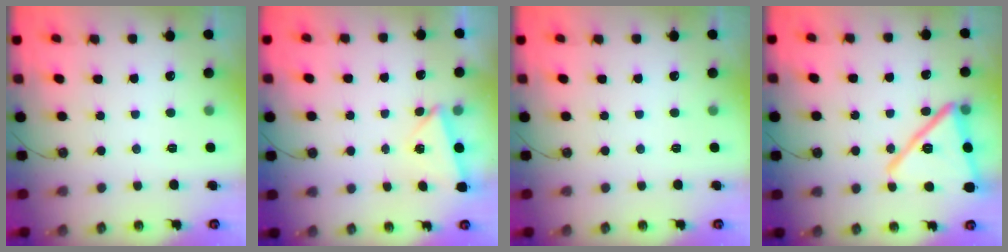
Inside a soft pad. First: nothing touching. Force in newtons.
{"total": 2.6, "press": 1.9, "slide": 1.8}
{"total": 0.0}
{"total": 18.6, "press": 17.4, "slide": 6.6}